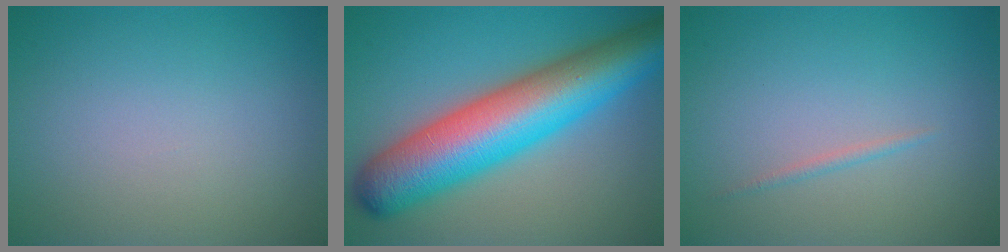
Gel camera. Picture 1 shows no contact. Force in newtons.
{"total": 12.5, "press": 12.5, "slide": 0.2}
{"total": 0.6, "press": 0.6, "slide": 0.0}